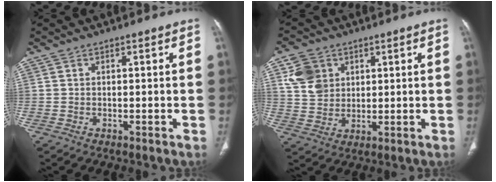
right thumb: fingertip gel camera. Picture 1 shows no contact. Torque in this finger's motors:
{"motor_torque": [0.23, 2.16, 0.84, 0.74, -0.03]}